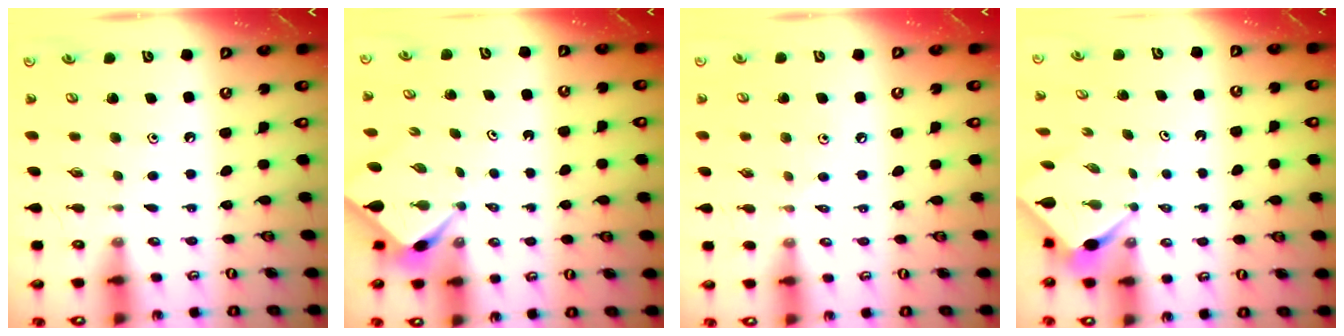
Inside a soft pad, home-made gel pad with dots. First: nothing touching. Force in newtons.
{"total": 2.4, "press": 2.4, "slide": 0.3}
{"total": 3.7, "press": 3.7, "slide": 0.5}
{"total": 2.9, "press": 2.9, "slide": 0.1}